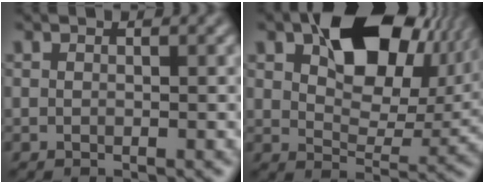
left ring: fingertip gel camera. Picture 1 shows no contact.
{"total": 13.2, "force": [5.3, 7.7, 9.3], "torque": [-0.130, 0.012, 0.089]}